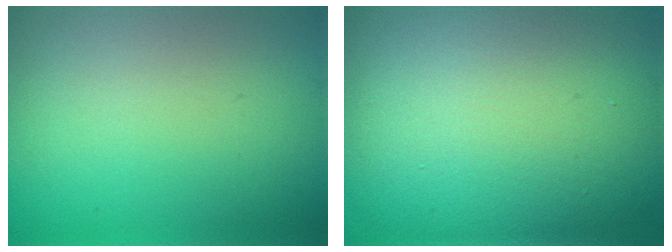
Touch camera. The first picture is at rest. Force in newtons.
{"total": 18.2, "press": 18.2, "slide": 1.0}